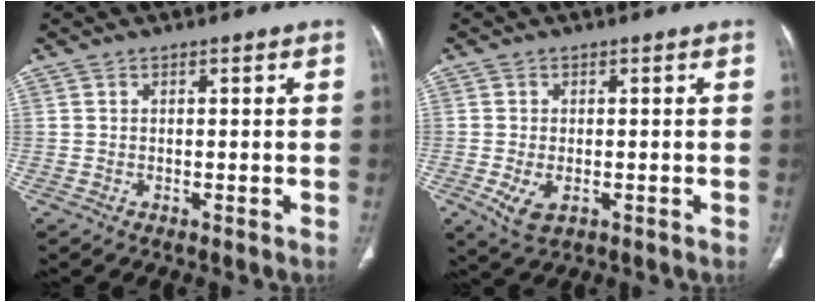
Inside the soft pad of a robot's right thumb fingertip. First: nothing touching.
{"total": 4.5, "force": [-1.4, 2.6, 3.5], "torque": [-0.070, -0.008, -0.017]}